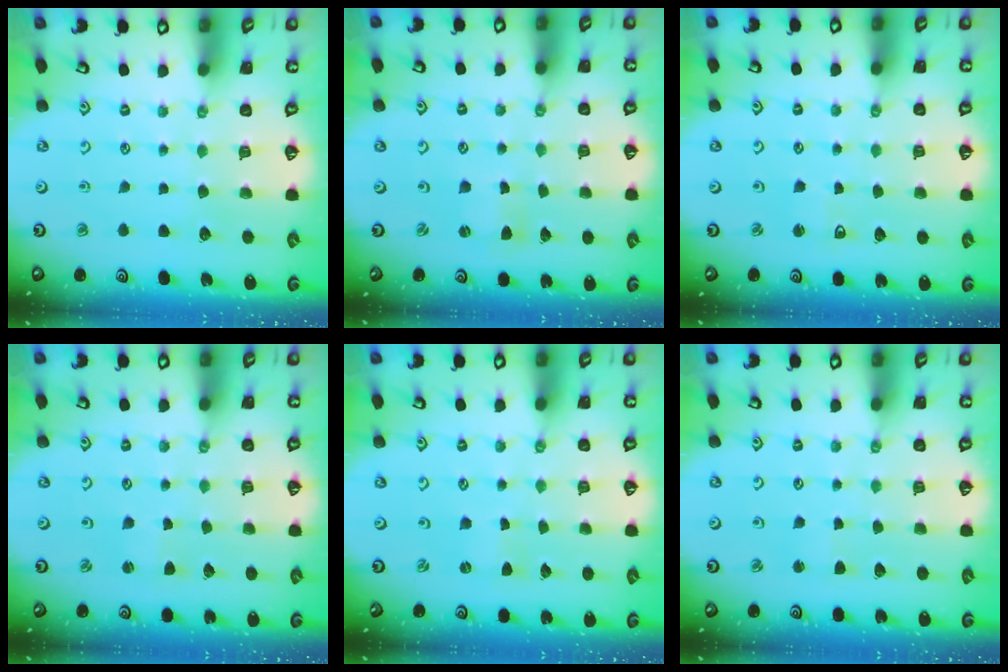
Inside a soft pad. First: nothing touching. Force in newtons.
{"total": 1.1, "press": 1.0, "slide": 0.2}
{"total": 2.8, "press": 2.7, "slide": 0.7}
{"total": 0.9, "press": 0.8, "slide": 0.1}
{"total": 0.0}
{"total": 1.6, "press": 1.5, "slide": 0.3}